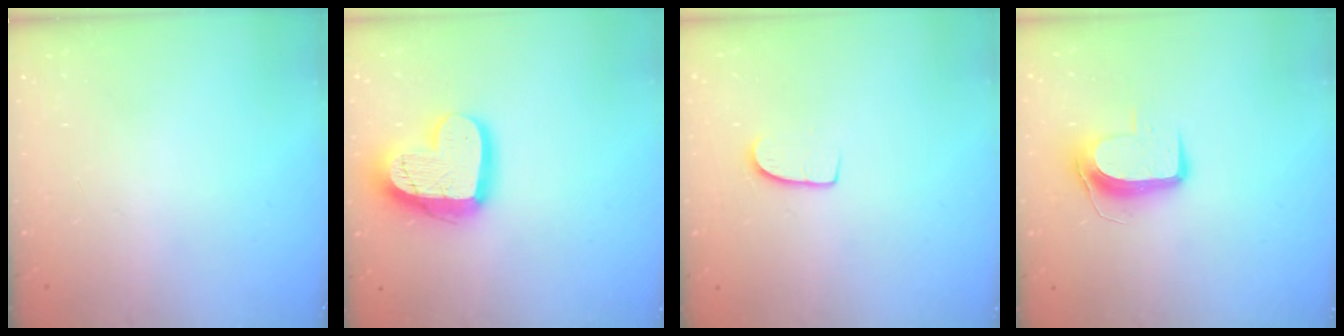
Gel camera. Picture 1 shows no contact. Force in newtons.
{"total": 18.8, "press": 18.7, "slide": 1.8}
{"total": 6.4, "press": 6.4, "slide": 0.6}
{"total": 10.1, "press": 10.1, "slide": 0.9}